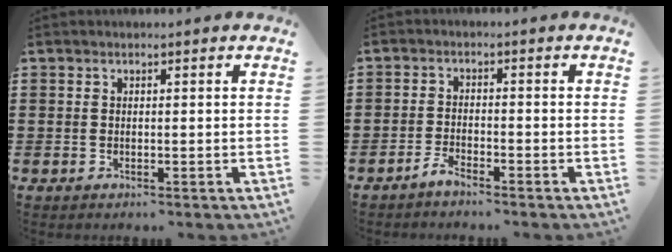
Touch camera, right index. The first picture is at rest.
{"total": 2.0, "force": [-1.9, 0.2, 0.6], "torque": [-0.021, 0.002, -0.040]}